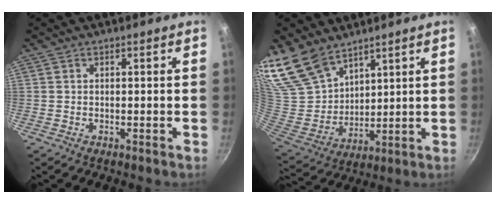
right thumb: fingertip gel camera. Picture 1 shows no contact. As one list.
[{"total": 15.3, "force": [12.1, 7.6, 5.6], "torque": [-0.102, -0.058, 0.263]}]